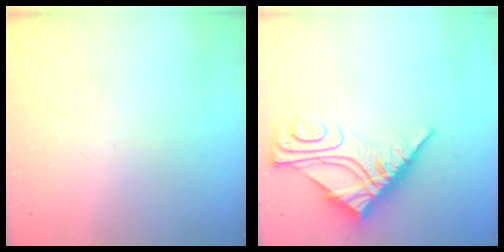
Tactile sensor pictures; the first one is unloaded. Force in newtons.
{"total": 12.1, "press": 12.0, "slide": 1.4}